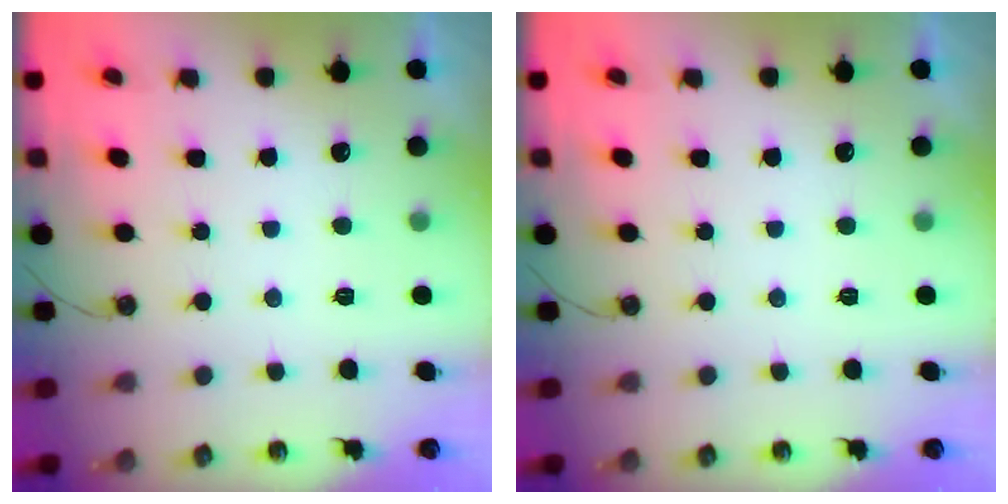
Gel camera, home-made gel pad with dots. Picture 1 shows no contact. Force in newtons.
{"total": 0.0}